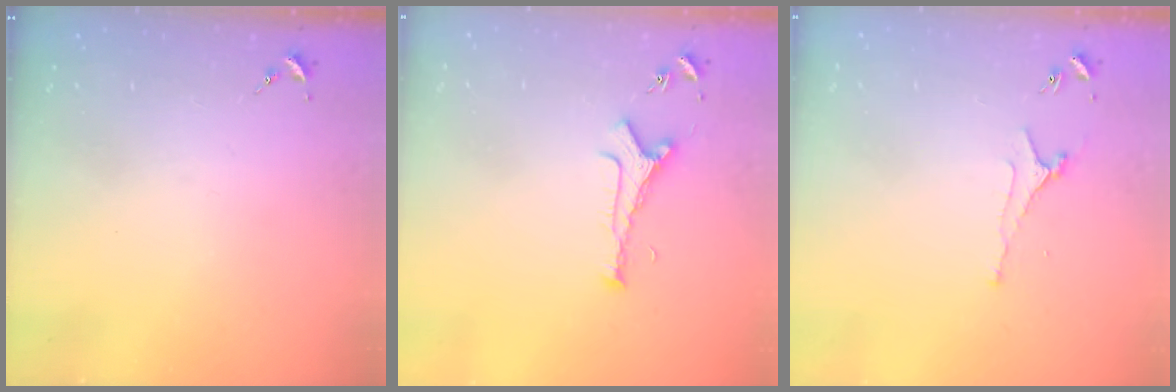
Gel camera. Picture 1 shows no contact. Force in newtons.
{"total": 5.1, "press": 5.0, "slide": 0.7}
{"total": 3.7, "press": 3.7, "slide": 0.7}